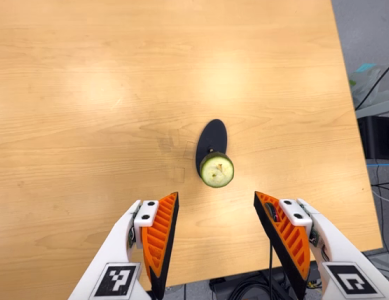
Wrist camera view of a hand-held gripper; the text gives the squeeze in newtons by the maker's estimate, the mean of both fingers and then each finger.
{"total": 0.0}